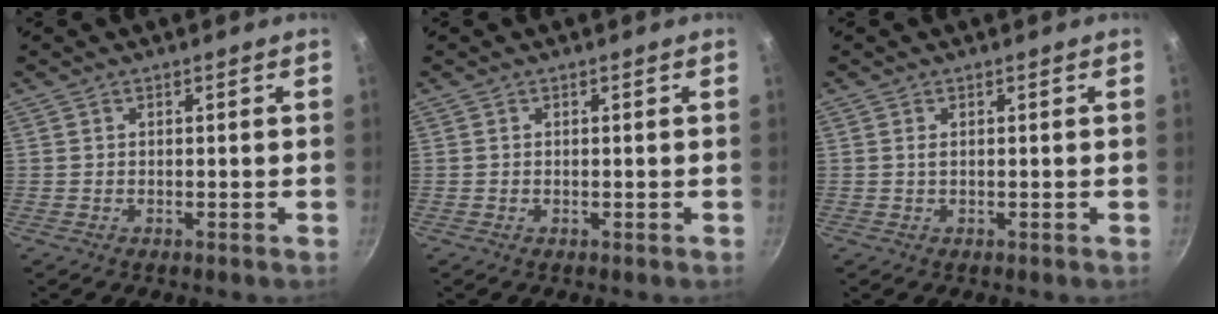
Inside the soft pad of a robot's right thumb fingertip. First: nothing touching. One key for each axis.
{"total": 0.0}
{"total": 0.7, "fx": 0.2, "fy": 0.3, "fz": 0.6, "tx": -0.012, "ty": 0.001, "tz": 0.004}